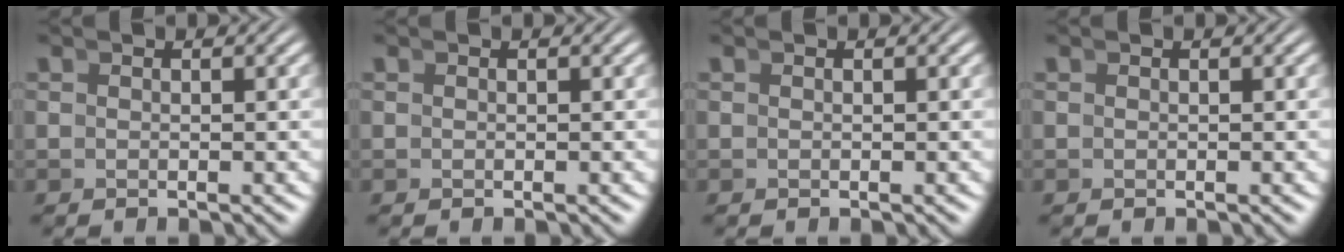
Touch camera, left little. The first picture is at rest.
{"total": 0.0}
{"total": 0.0}
{"total": 0.0}